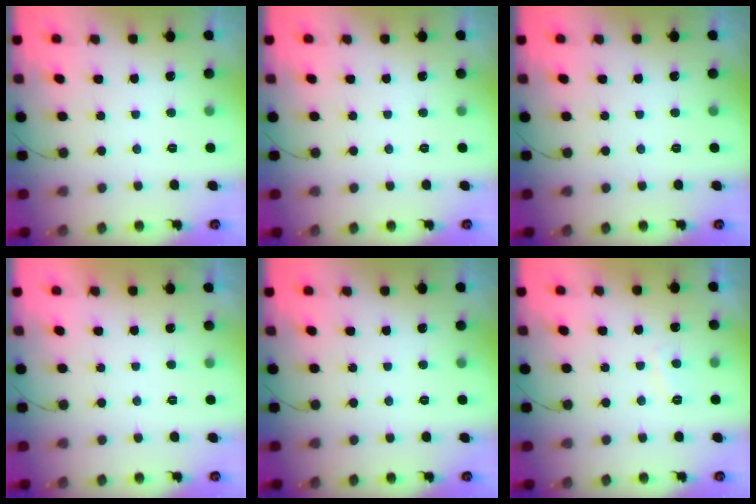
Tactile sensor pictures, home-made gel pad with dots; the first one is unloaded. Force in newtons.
{"total": 0.0}
{"total": 0.0}
{"total": 2.3, "press": 2.3, "slide": 0.4}
{"total": 0.0}
{"total": 2.8, "press": 2.7, "slide": 0.7}